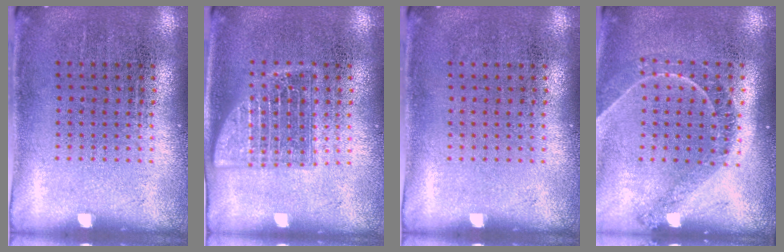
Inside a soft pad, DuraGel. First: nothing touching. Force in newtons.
{"total": 2.5, "press": 2.5, "slide": 0.3}
{"total": 0.0}
{"total": 1.2, "press": 1.1, "slide": 0.4}